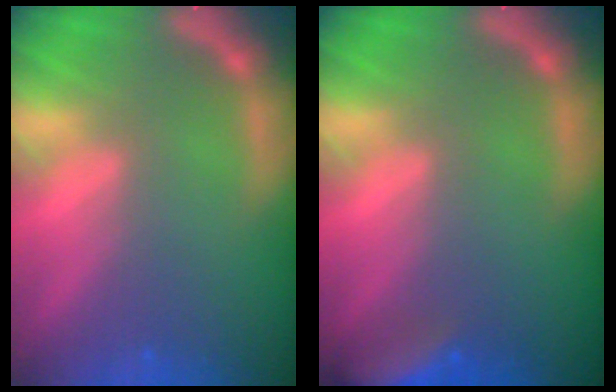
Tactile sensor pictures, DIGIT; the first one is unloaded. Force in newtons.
{"total": 6.5}